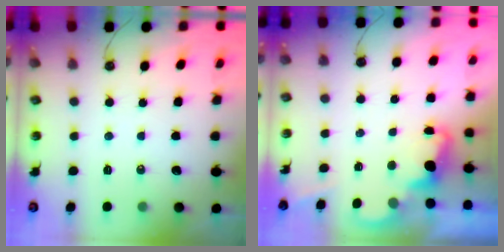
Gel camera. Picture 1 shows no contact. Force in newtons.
{"total": 2.3, "press": 2.3, "slide": 0.5}